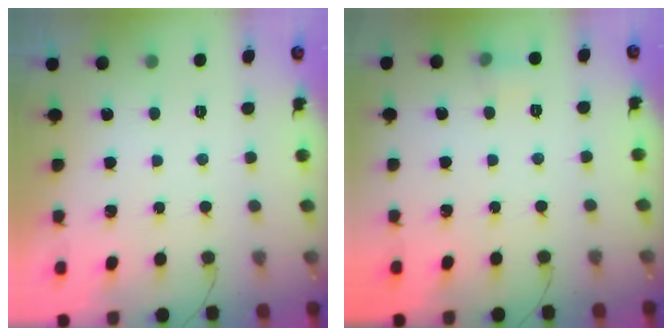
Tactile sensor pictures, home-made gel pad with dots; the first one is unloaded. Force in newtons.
{"total": 6.7, "press": 3.7, "slide": 5.6}